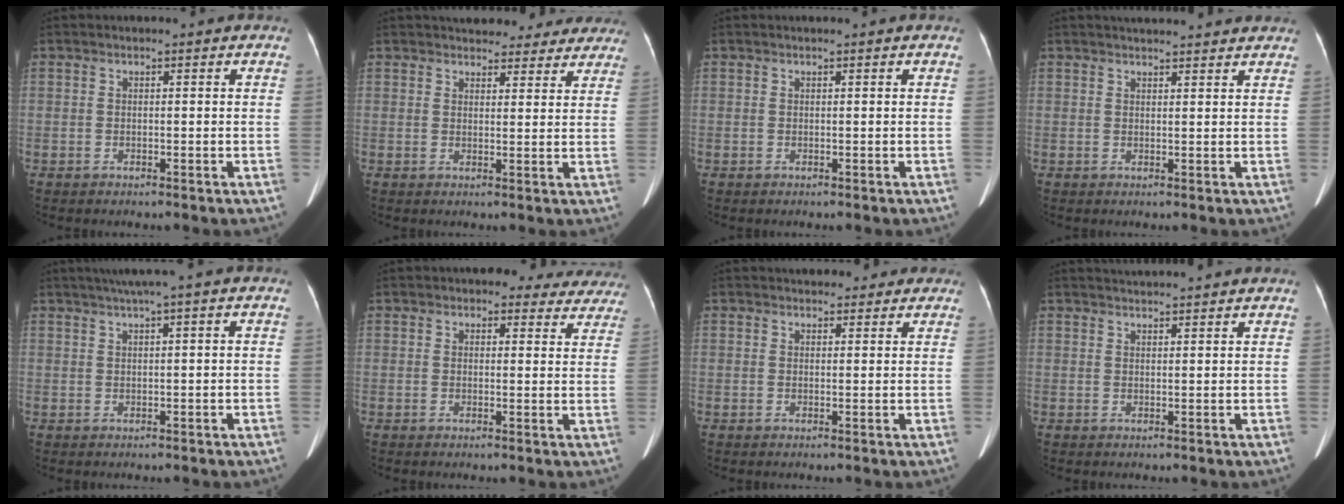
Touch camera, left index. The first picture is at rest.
{"total": 14.7, "force": [13.2, 5.2, 3.8], "torque": [-0.020, 0.013, 0.145]}
{"total": 0.0}
{"total": 9.3, "force": [8.7, 1.1, 3.3], "torque": [-0.041, 0.026, 0.097]}
{"total": 3.3, "force": [1.8, -0.7, 2.6], "torque": [-0.051, 0.016, 0.036]}
{"total": 10.3, "force": [9.3, 4.2, 1.7], "torque": [0.023, -0.005, 0.076]}
{"total": 6.1, "force": [5.3, 2.5, 1.6], "torque": [-0.004, 0.016, 0.058]}
{"total": 4.9, "force": [4.8, -0.6, 1.2], "torque": [-0.016, 0.027, 0.063]}